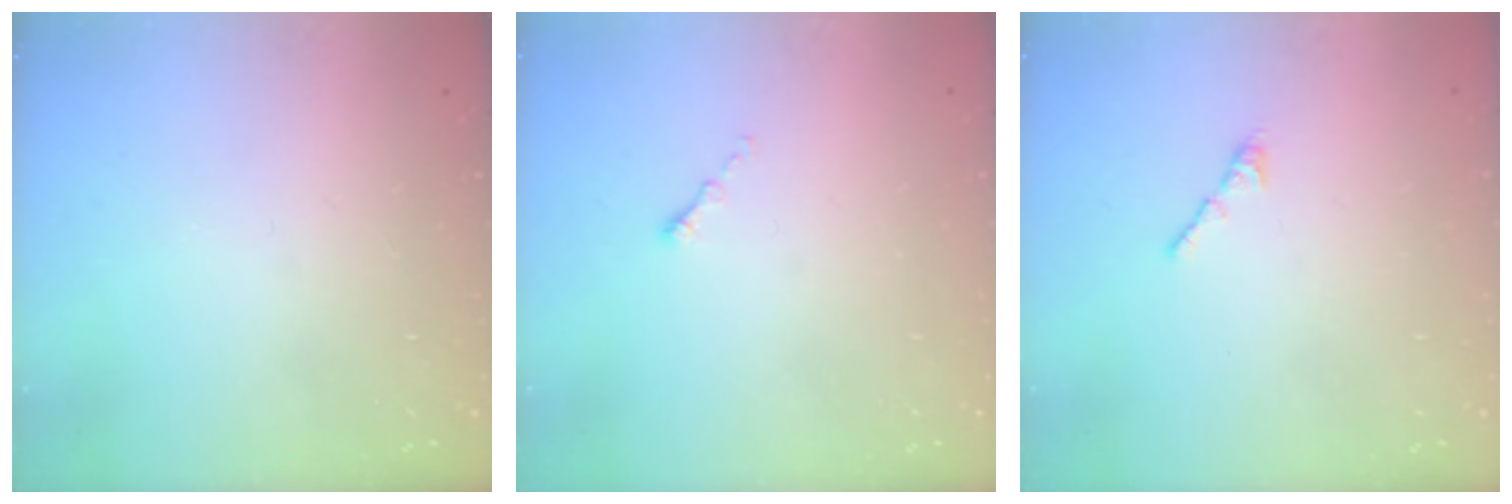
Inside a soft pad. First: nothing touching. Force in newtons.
{"total": 0.0}
{"total": 2.7, "press": 2.6, "slide": 0.7}